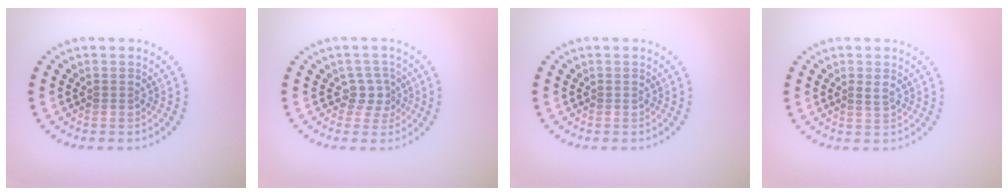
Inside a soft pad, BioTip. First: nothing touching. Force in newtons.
{"total": 1.9, "press": 1.4, "slide": 1.3}
{"total": 0.0}
{"total": 1.0, "press": 0.9, "slide": 0.4}